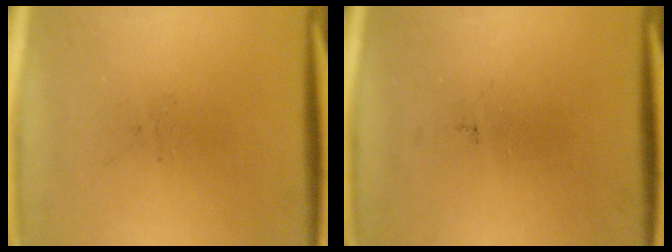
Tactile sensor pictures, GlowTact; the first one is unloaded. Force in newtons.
{"total": 0.0}